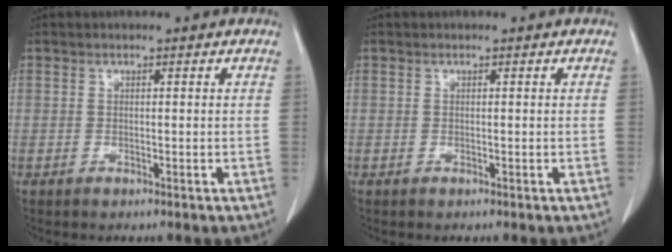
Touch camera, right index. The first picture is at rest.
{"total": 0.0}